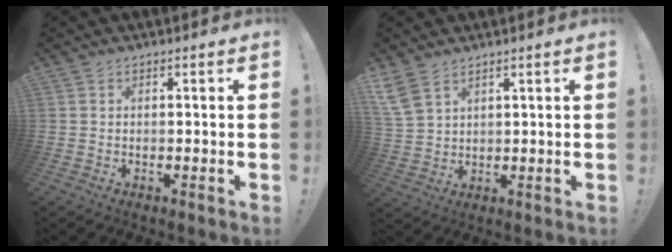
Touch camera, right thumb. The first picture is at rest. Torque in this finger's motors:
{"motor_torque": [0.47, 0.54, 0.09, -0.19, 0.00]}